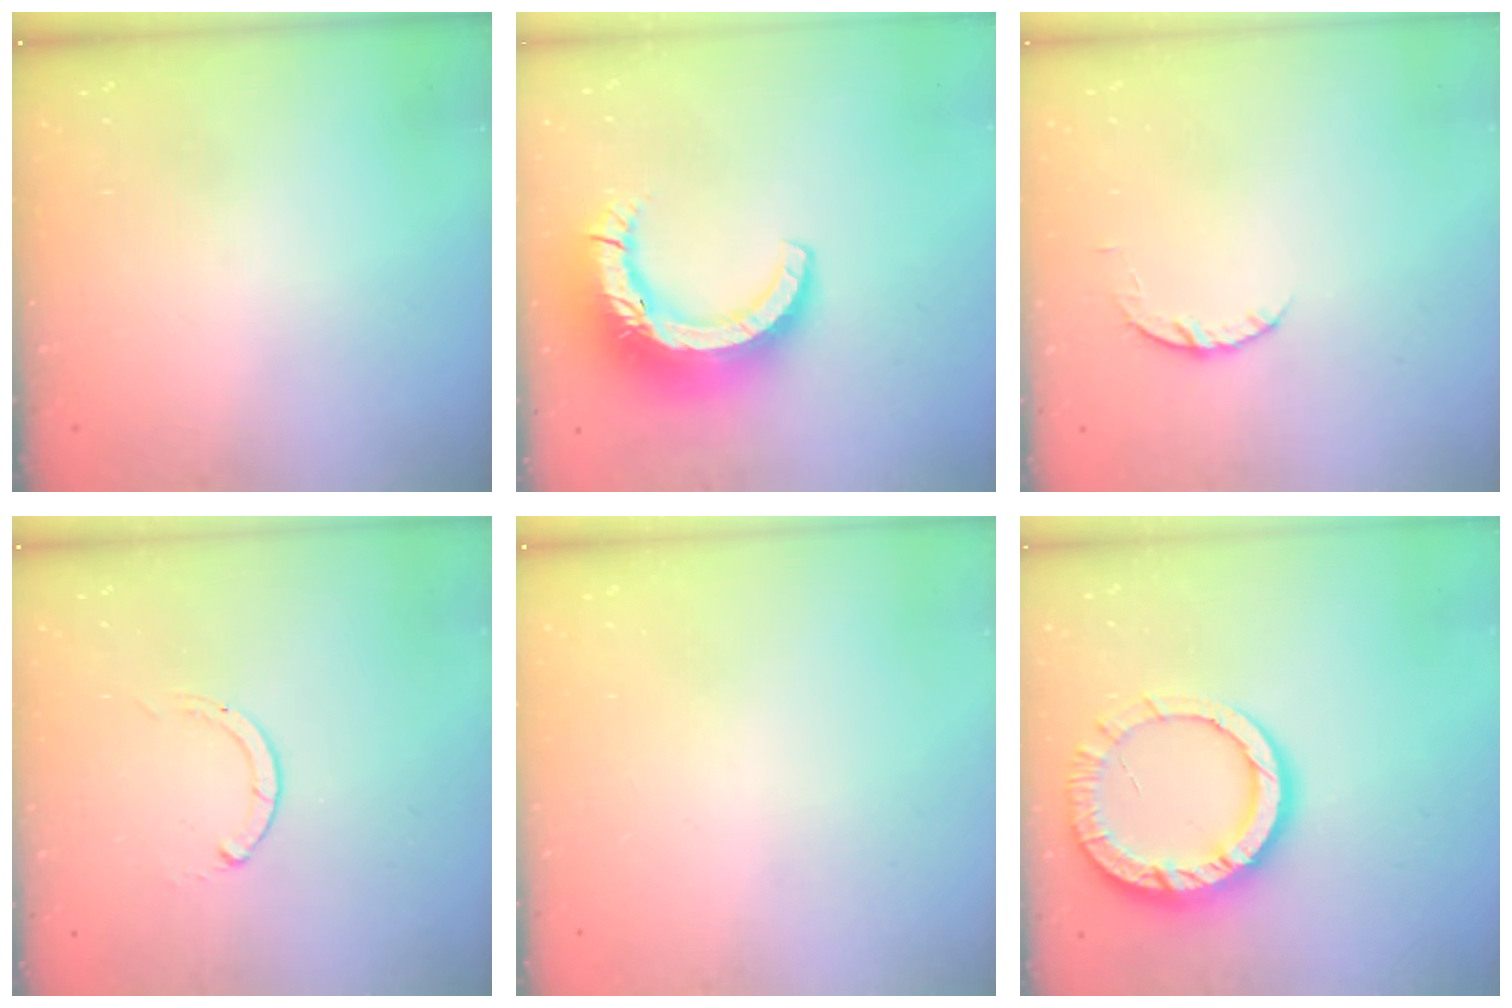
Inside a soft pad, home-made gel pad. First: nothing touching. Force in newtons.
{"total": 16.1, "press": 16.0, "slide": 1.5}
{"total": 4.1, "press": 4.1, "slide": 0.6}
{"total": 0.0}
{"total": 0.0}
{"total": 13.0, "press": 12.9, "slide": 1.3}